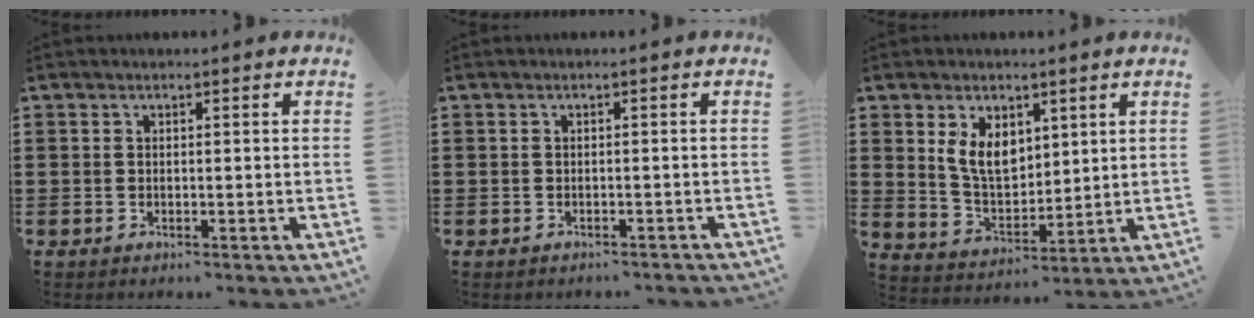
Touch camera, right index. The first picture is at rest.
{"total": 0.7, "force": [-0.7, -0.1, 0.2], "torque": [-0.006, -0.004, -0.014]}
{"total": 6.9, "force": [3.0, 4.4, 4.4], "torque": [-0.093, 0.004, 0.056]}